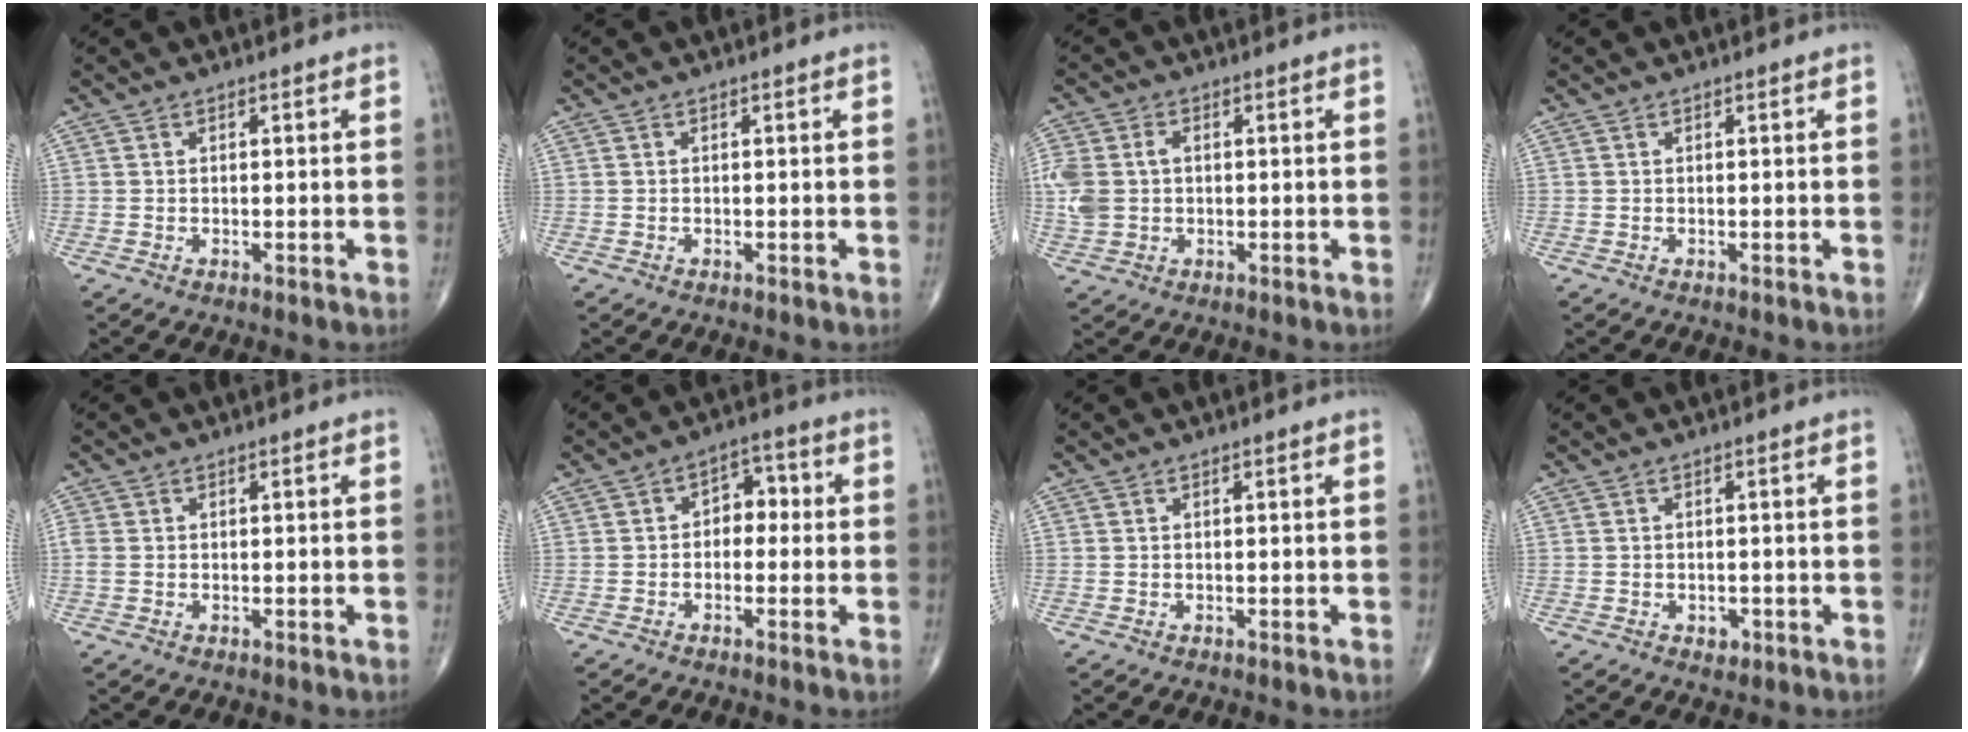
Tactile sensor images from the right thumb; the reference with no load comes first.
{"total": 0.0}
{"total": 8.7, "force": [0.5, 6.6, 5.7], "torque": [-0.146, 0.015, 0.013]}
{"total": 0.0}
{"total": 1.6, "force": [0.0, 1.2, 1.0], "torque": [-0.038, 0.000, -0.002]}
{"total": 4.8, "force": [-0.2, 3.5, 3.3], "torque": [-0.017, 0.021, -0.016]}
{"total": 0.0}
{"total": 1.7, "force": [-0.7, 1.3, 1.0], "torque": [-0.009, 0.001, -0.006]}